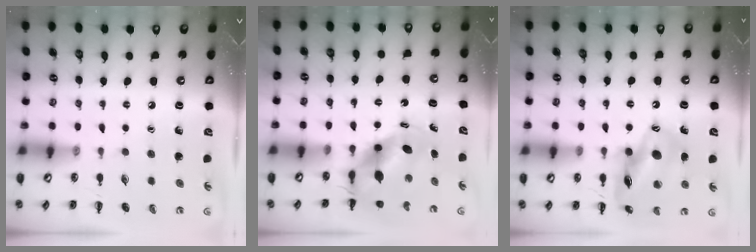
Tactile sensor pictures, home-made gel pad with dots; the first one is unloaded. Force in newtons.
{"total": 5.6, "press": 5.4, "slide": 1.6}
{"total": 14.5, "press": 14.1, "slide": 3.5}